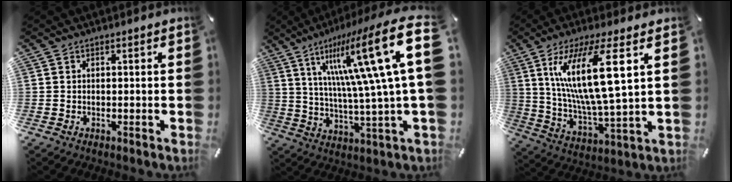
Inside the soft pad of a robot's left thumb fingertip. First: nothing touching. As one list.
[{"total": 27.7, "force": [8.3, 6.1, 25.7], "torque": [-0.416, -0.044, 0.117]}, {"total": 18.7, "force": [7.1, 4.7, 16.7], "torque": [-0.339, -0.014, 0.101]}]